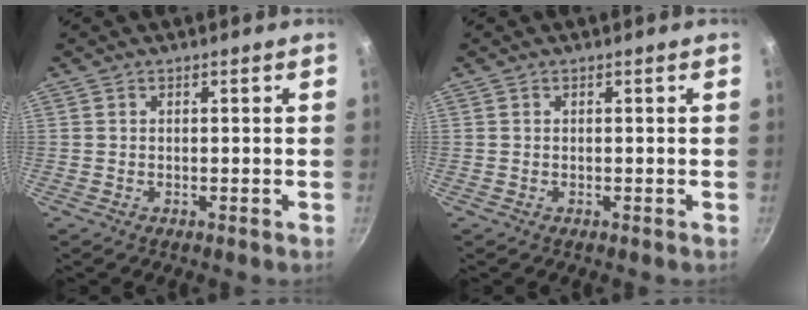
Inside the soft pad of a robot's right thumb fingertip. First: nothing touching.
{"total": 0.0}